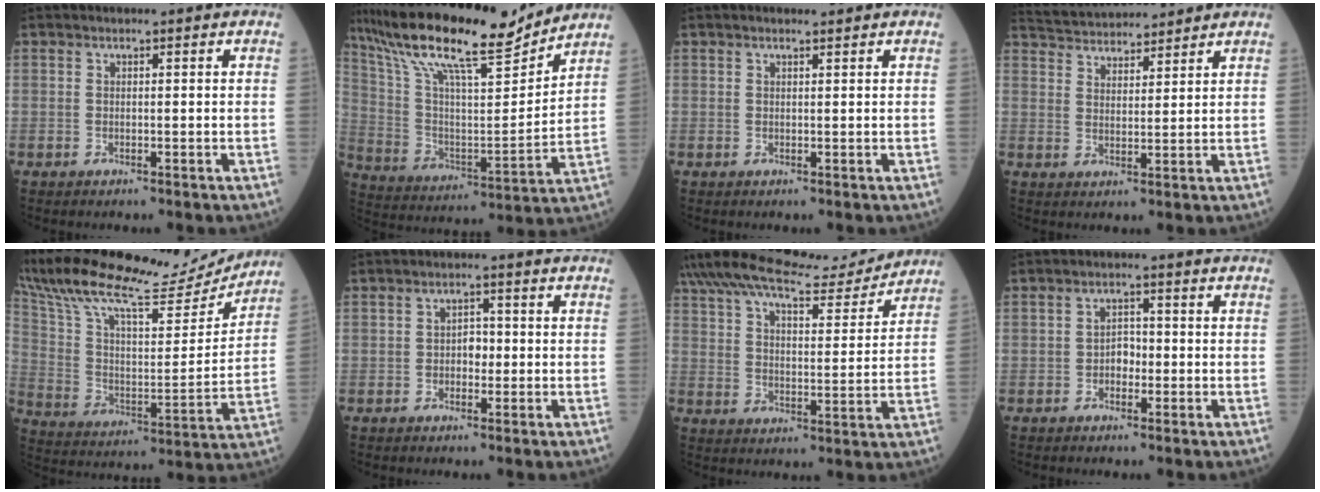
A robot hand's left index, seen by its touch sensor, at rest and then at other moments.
{"total": 21.1, "force": [17.9, 2.4, 10.9], "torque": [-0.210, 0.006, 0.306]}
{"total": 1.0, "force": [0.9, 0.1, 0.5], "torque": [-0.011, 0.006, 0.015]}
{"total": 10.6, "force": [10.2, 1.9, 2.4], "torque": [-0.047, 0.030, 0.165]}
{"total": 23.7, "force": [21.5, 3.9, 9.2], "torque": [-0.183, -0.006, 0.337]}
{"total": 2.4, "force": [-0.3, 1.6, 1.8], "torque": [-0.023, 0.007, -0.008]}
{"total": 16.8, "force": [15.4, 2.6, 6.2], "torque": [-0.117, 0.016, 0.236]}
{"total": 2.4, "force": [-0.7, 1.6, 1.6], "torque": [-0.021, 0.008, -0.016]}